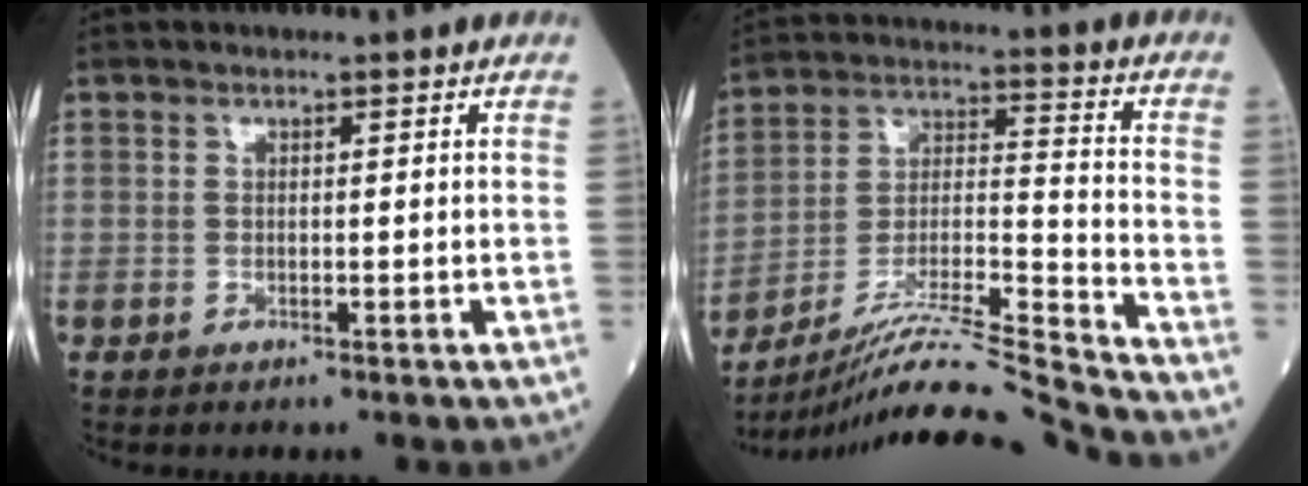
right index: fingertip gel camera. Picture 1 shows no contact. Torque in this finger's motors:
{"motor_torque": [-0.31, -0.37, 0.38, 0.10]}